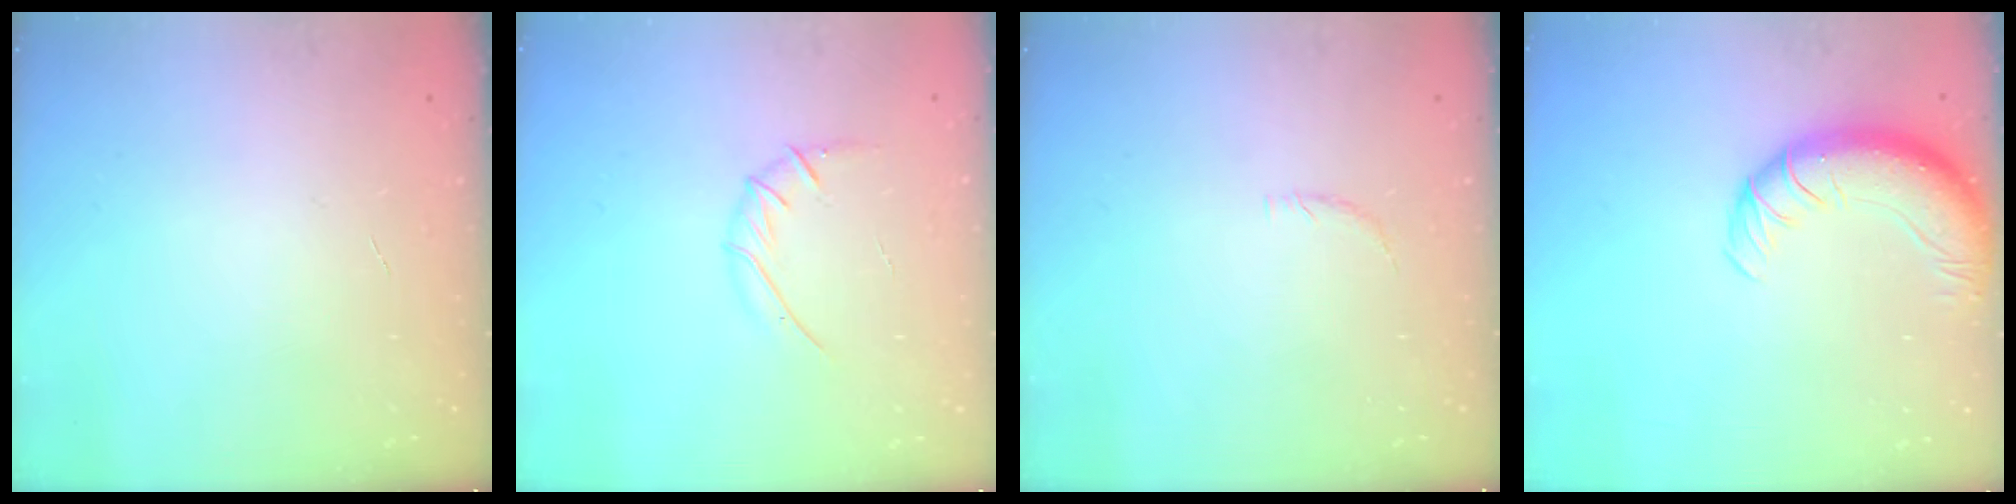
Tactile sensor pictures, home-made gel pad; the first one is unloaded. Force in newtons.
{"total": 5.5, "press": 5.3, "slide": 1.6}
{"total": 5.3, "press": 5.1, "slide": 1.4}
{"total": 12.3, "press": 11.9, "slide": 3.2}